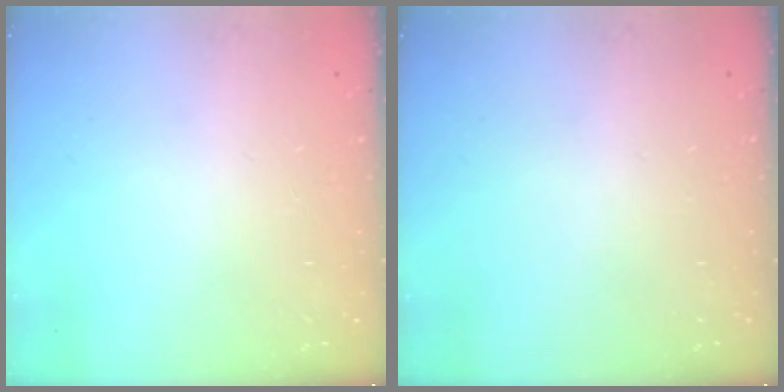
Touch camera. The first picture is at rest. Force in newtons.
{"total": 0.0}